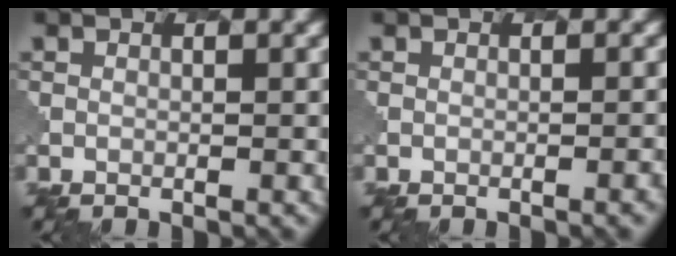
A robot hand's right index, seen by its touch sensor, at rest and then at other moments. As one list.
[{"total": 1.7, "force": [-0.7, 0.6, 1.4], "torque": [0.000, 0.004, -0.008]}]